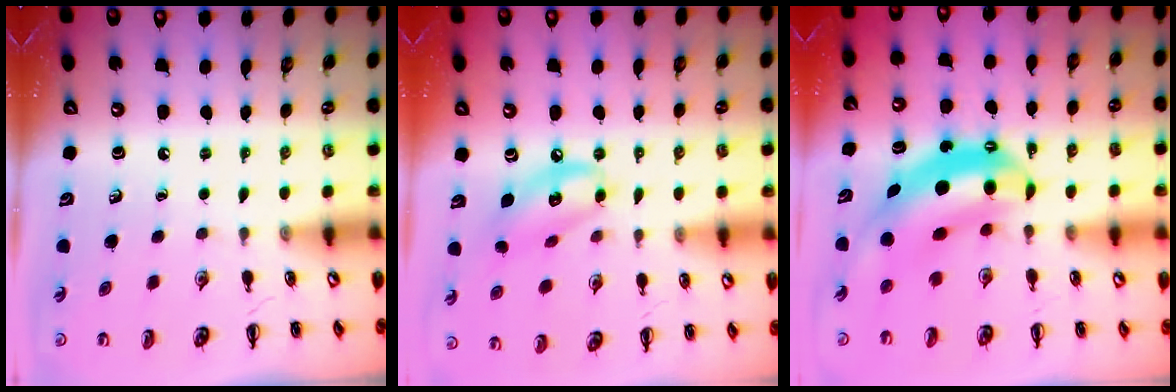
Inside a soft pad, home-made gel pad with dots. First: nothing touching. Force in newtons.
{"total": 10.8, "press": 10.6, "slide": 2.1}
{"total": 8.0, "press": 7.7, "slide": 1.9}